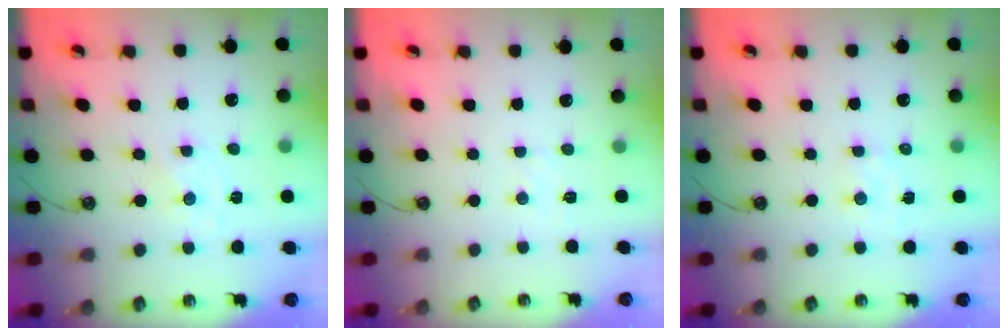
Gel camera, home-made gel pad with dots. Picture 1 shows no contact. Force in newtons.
{"total": 2.5, "press": 2.4, "slide": 0.4}
{"total": 2.6, "press": 2.6, "slide": 0.4}